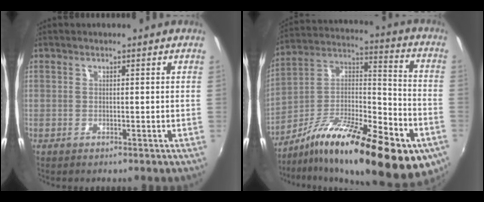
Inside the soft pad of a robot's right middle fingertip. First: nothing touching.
{"total": 29.3, "force": [-16.8, 9.3, 22.1], "torque": [-0.340, -0.007, -0.261]}